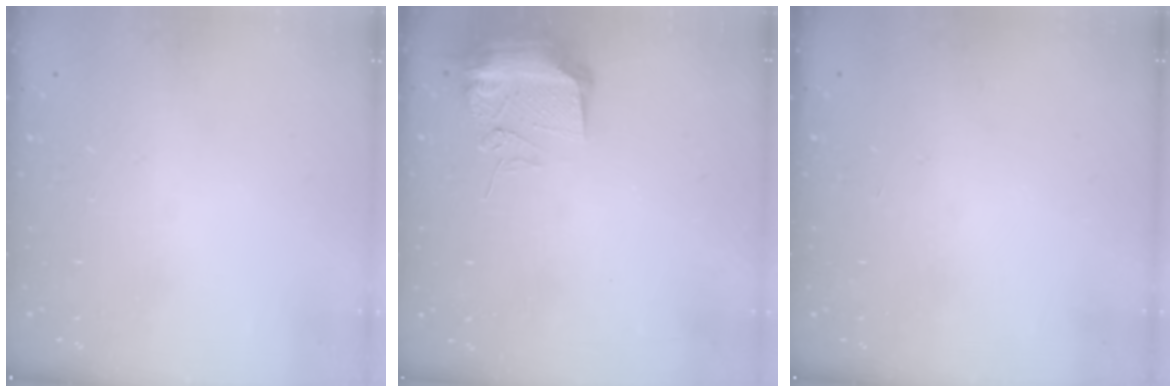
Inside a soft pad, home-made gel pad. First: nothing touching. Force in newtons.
{"total": 16.8, "press": 12.6, "slide": 11.1}
{"total": 0.0}